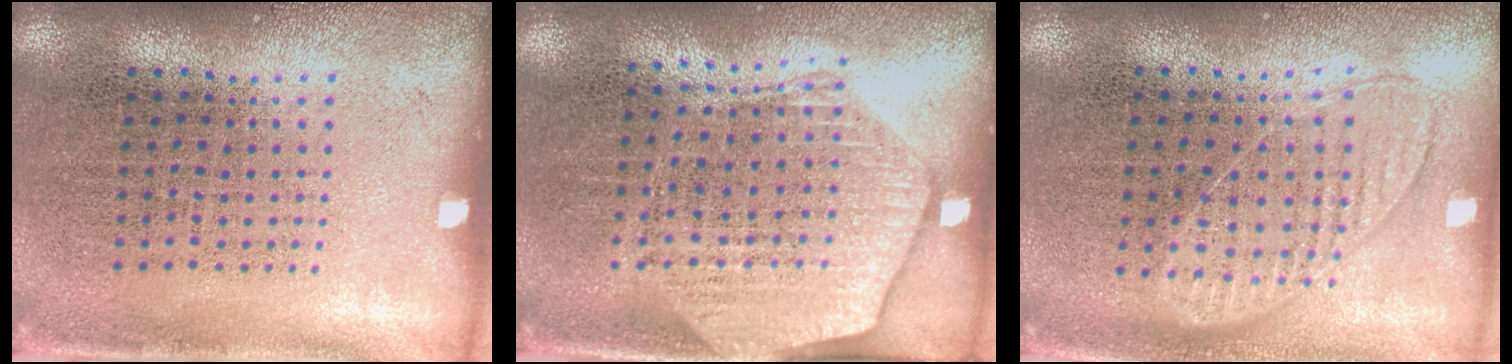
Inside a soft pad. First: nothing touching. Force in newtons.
{"total": 1.8, "press": 1.6, "slide": 0.7}
{"total": 0.9, "press": 0.8, "slide": 0.3}